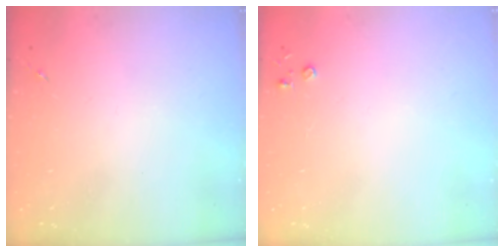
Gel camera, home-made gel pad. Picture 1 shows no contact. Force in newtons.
{"total": 2.8, "press": 2.8, "slide": 0.3}